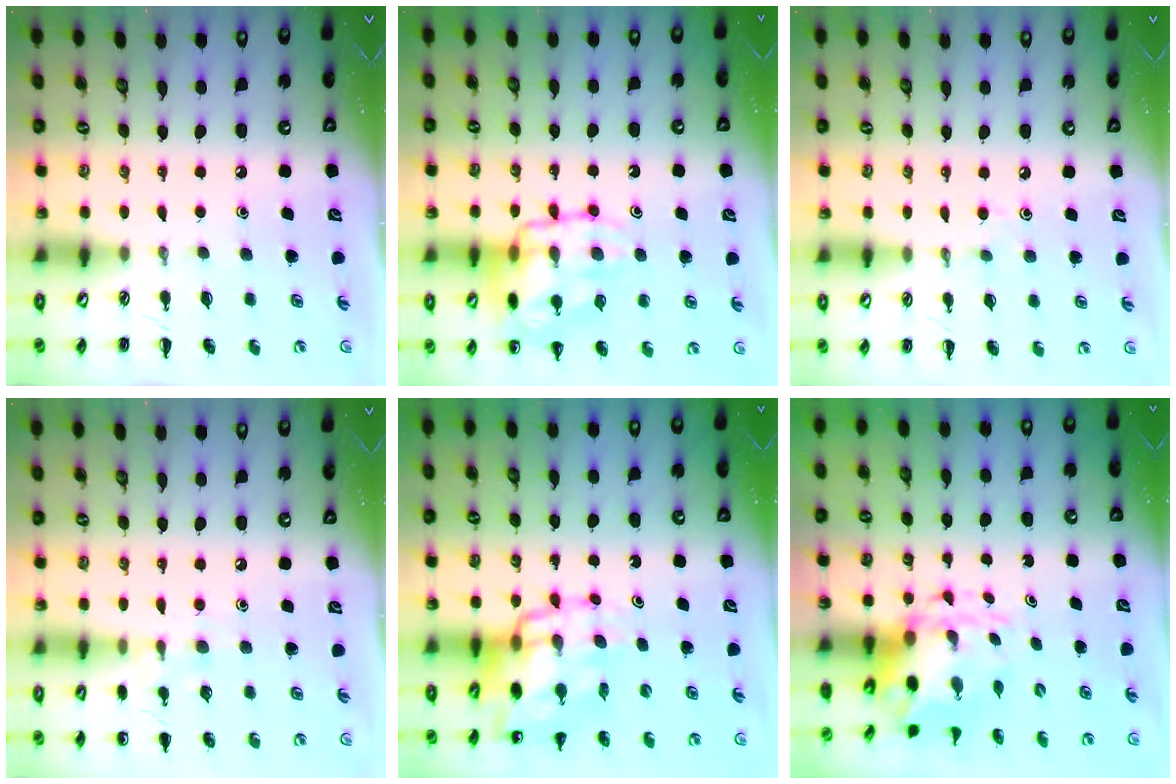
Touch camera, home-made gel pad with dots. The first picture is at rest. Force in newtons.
{"total": 17.2, "press": 17.1, "slide": 1.5}
{"total": 2.7, "press": 2.5, "slide": 0.9}
{"total": 6.8, "press": 6.6, "slide": 1.9}
{"total": 17.6, "press": 17.0, "slide": 4.3}
{"total": 5.9, "press": 5.8, "slide": 1.1}